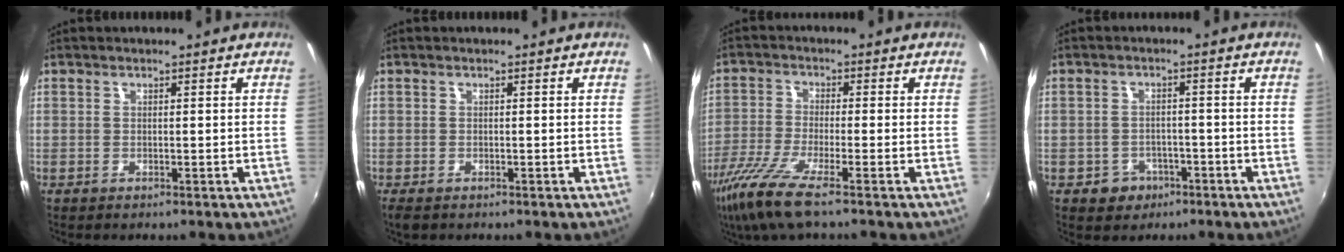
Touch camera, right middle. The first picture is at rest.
{"total": 2.3, "force": [-1.6, 1.2, 1.3], "torque": [-0.026, -0.013, -0.024]}
{"total": 9.2, "force": [-6.3, 0.6, 6.7], "torque": [-0.158, -0.029, -0.125]}
{"total": 5.1, "force": [-2.7, 4.2, 1.0], "torque": [-0.036, 0.008, -0.033]}